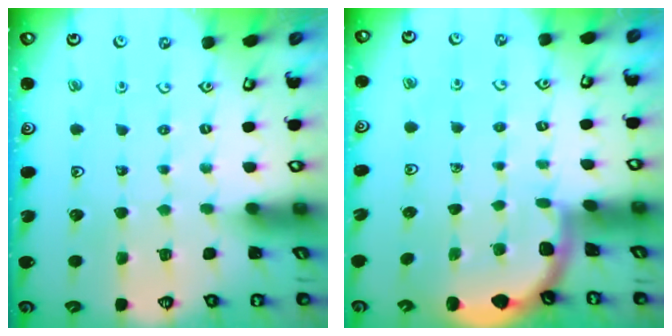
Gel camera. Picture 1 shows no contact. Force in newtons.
{"total": 1.8, "press": 1.8, "slide": 0.1}